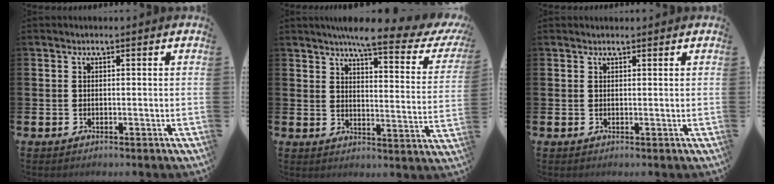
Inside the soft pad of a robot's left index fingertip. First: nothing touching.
{"total": 7.5, "force": [6.2, 1.0, 3.9], "torque": [-0.066, -0.048, 0.098]}
{"total": 0.7, "force": [0.7, 0.1, 0.1], "torque": [0.012, -0.005, 0.010]}